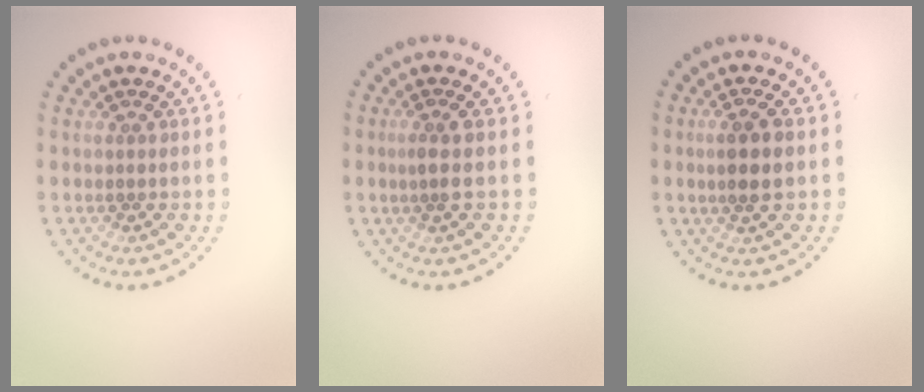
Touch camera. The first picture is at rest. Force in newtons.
{"total": 1.6, "press": 1.2, "slide": 1.0}
{"total": 2.6, "press": 2.3, "slide": 1.0}